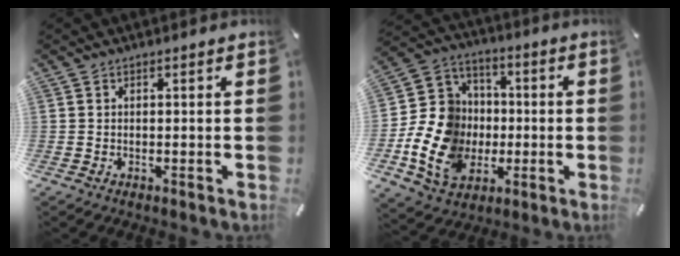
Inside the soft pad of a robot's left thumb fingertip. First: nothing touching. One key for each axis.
{"total": 18.2, "fx": -4.2, "fy": 15.5, "fz": 8.5, "tx": -0.188, "ty": 0.021, "tz": -0.071}